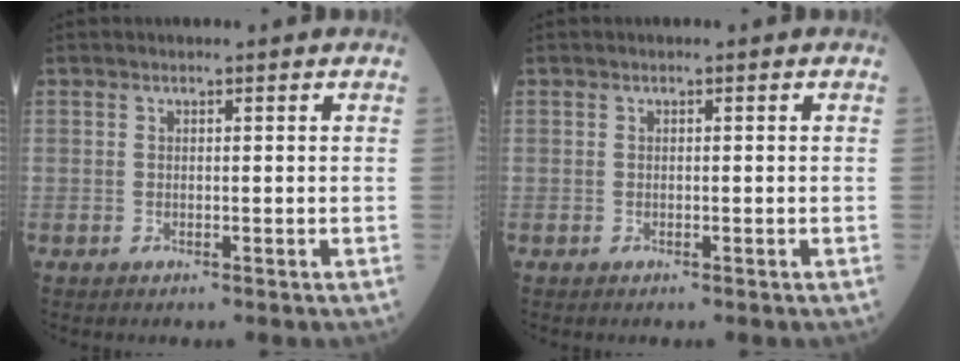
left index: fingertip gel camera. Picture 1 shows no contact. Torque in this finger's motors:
{"motor_torque": [-0.01, -0.01, 0.00, 0.00]}